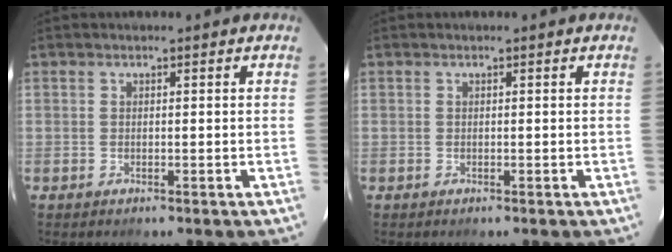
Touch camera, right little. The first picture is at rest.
{"total": 0.0}